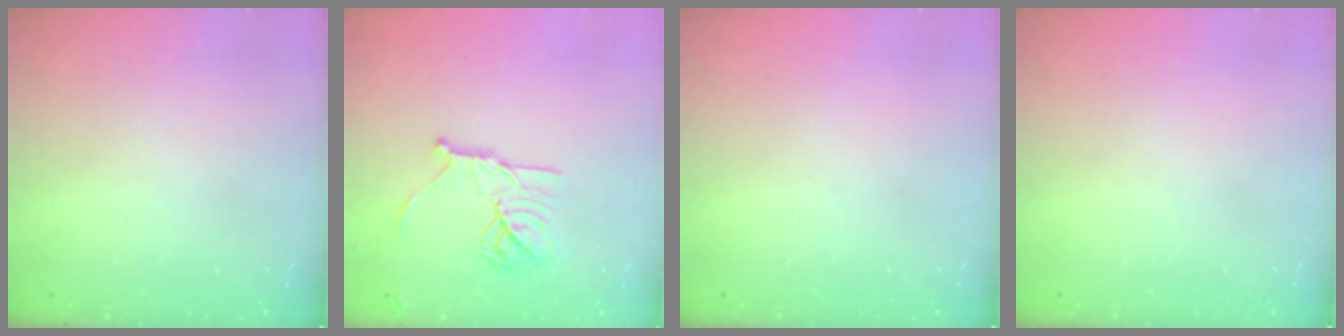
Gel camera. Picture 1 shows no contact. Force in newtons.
{"total": 14.3, "press": 14.2, "slide": 0.5}
{"total": 0.0}
{"total": 0.0}